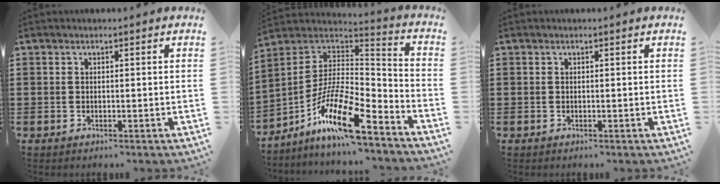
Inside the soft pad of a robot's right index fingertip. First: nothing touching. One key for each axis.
{"total": 15.2, "fx": -9.3, "fy": 3.6, "fz": 11.4, "tx": -0.222, "ty": 0.007, "tz": -0.175}
{"total": 0.0}